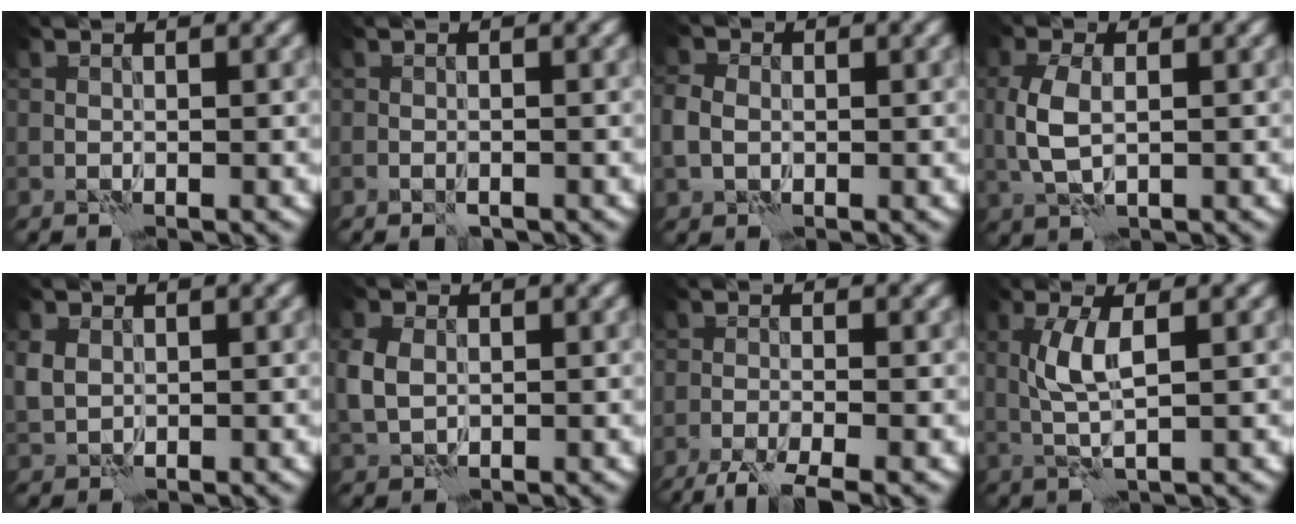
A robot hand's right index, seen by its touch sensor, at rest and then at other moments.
{"total": 0.9, "force": [-0.7, 0.3, 0.6], "torque": [-0.011, -0.001, -0.013]}
{"total": 2.8, "force": [-0.2, 2.3, 1.6], "torque": [-0.042, 0.000, -0.008]}
{"total": 3.7, "force": [0.2, 2.1, 3.1], "torque": [-0.080, -0.001, 0.004]}
{"total": 2.2, "force": [0.5, 1.8, 1.2], "torque": [-0.033, -0.001, 0.007]}
{"total": 3.5, "force": [0.3, 2.6, 2.3], "torque": [-0.064, 0.000, 0.006]}
{"total": 4.8, "force": [-3.8, 0.5, 2.9], "torque": [-0.054, -0.015, -0.074]}
{"total": 3.4, "force": [0.6, 0.8, 3.3], "torque": [-0.079, 0.003, 0.011]}